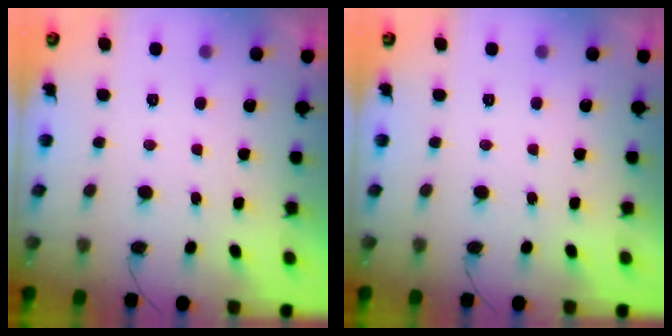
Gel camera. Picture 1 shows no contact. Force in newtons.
{"total": 0.0}